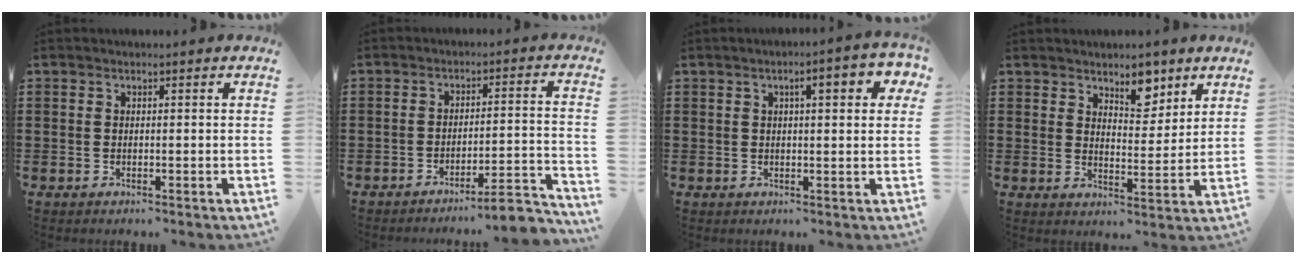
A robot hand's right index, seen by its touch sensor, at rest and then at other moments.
{"total": 5.5, "force": [-4.9, 0.2, 2.7], "torque": [-0.042, -0.011, -0.094]}
{"total": 4.7, "force": [1.5, 1.2, 4.3], "torque": [-0.064, -0.002, 0.016]}
{"total": 6.1, "force": [4.8, 2.8, 2.7], "torque": [-0.043, -0.011, 0.083]}